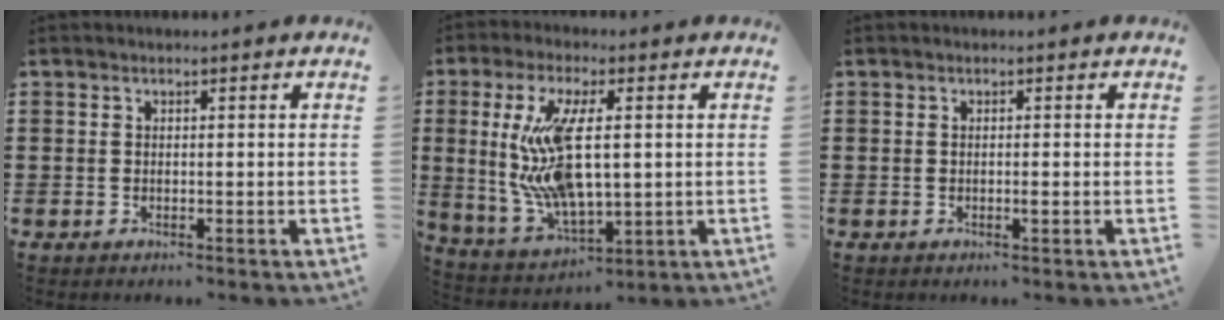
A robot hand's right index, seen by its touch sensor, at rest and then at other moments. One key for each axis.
{"total": 12.7, "fx": 1.6, "fy": 5.0, "fz": 11.6, "tx": -0.255, "ty": -0.012, "tz": 0.026}
{"total": 0.8, "fx": -0.2, "fy": 0.0, "fz": 0.8, "tx": -0.014, "ty": -0.004, "tz": -0.002}